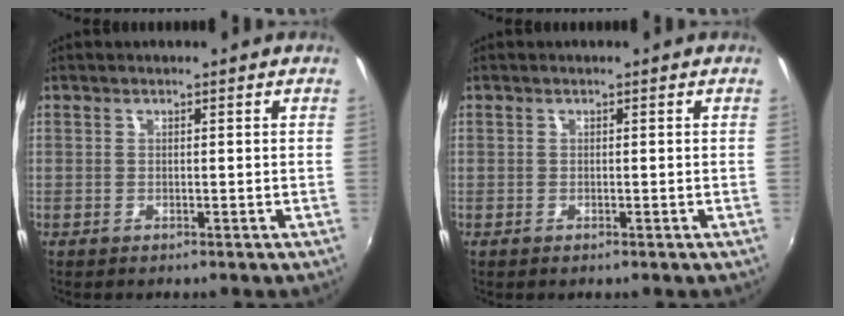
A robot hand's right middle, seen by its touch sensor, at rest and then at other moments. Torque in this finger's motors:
{"motor_torque": [0.17, -0.12, 0.03, 0.00]}